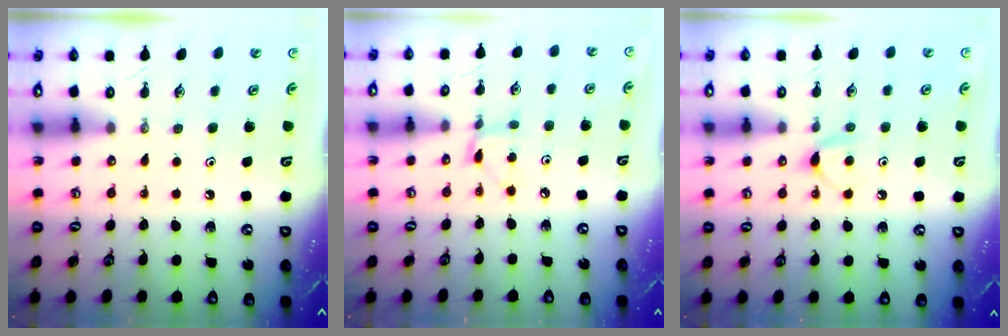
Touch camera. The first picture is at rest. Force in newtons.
{"total": 3.4, "press": 3.4, "slide": 0.3}
{"total": 5.5, "press": 5.5, "slide": 0.7}